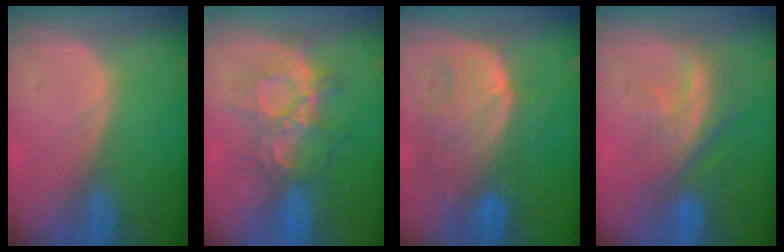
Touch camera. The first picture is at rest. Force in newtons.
{"total": 8.7, "press": 8.5, "slide": 1.9}
{"total": 10.1, "press": 8.8, "slide": 4.9}
{"total": 8.3, "press": 7.5, "slide": 3.6}